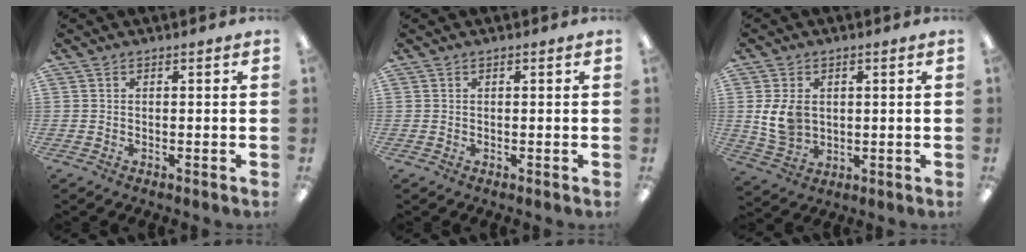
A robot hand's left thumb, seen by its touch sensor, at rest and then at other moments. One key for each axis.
{"total": 0.0}
{"total": 7.6, "fx": 1.2, "fy": 5.8, "fz": 4.8, "tx": -0.110, "ty": 0.002, "tz": 0.021}